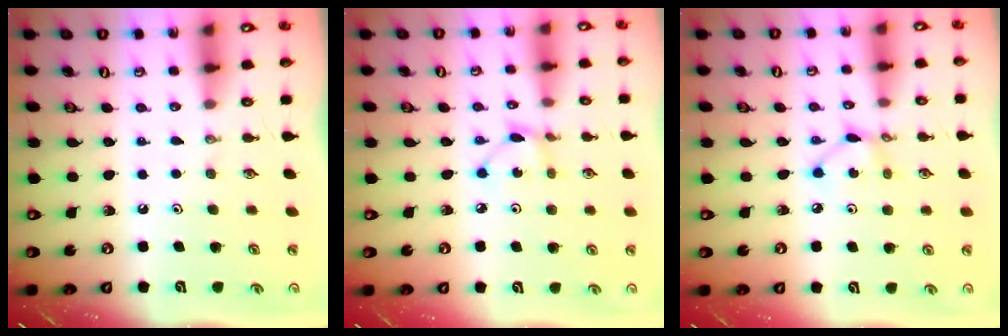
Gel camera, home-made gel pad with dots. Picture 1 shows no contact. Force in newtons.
{"total": 2.2, "press": 2.2, "slide": 0.1}
{"total": 3.8, "press": 3.8, "slide": 0.1}